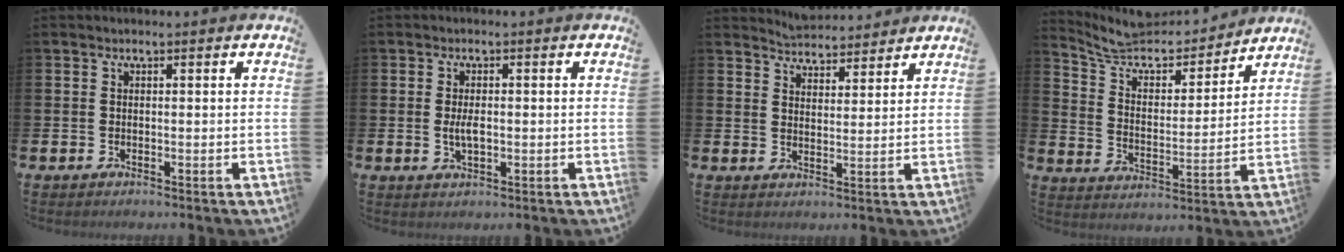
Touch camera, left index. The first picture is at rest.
{"total": 2.4, "force": [0.0, 1.1, 2.2], "torque": [-0.035, -0.001, -0.002]}
{"total": 4.3, "force": [4.2, 0.6, -0.4], "torque": [-0.011, -0.027, 0.078]}
{"total": 8.6, "force": [7.8, 2.9, 2.1], "torque": [-0.079, -0.061, 0.135]}